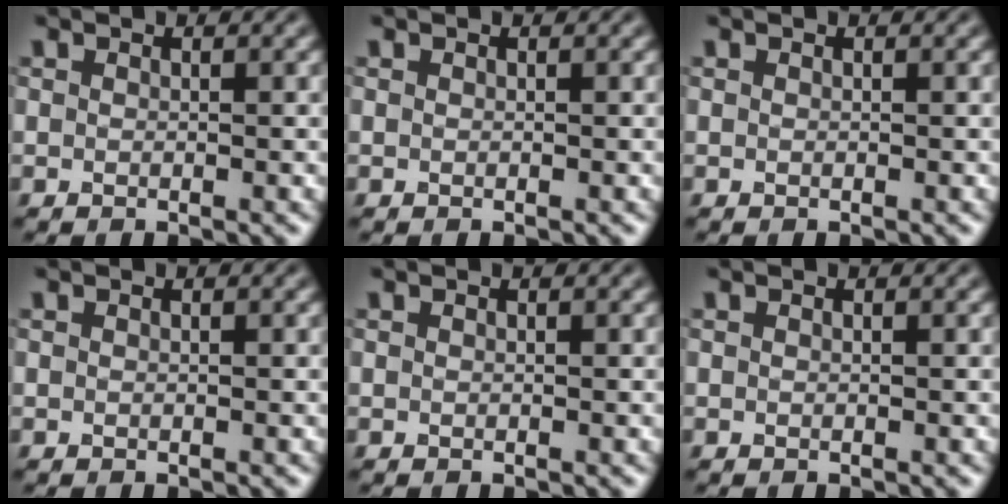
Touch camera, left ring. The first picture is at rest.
{"total": 0.0}
{"total": 0.0}
{"total": 0.0}
{"total": 0.0}
{"total": 0.0}